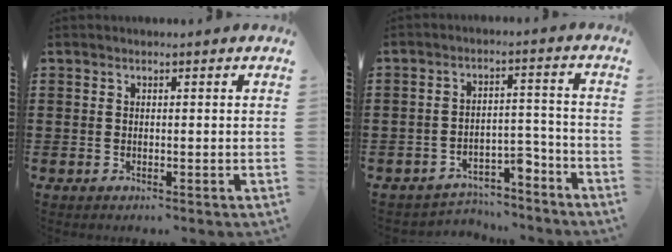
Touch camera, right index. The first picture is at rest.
{"total": 4.8, "force": [-4.4, 1.4, 1.2], "torque": [-0.022, 0.015, -0.088]}